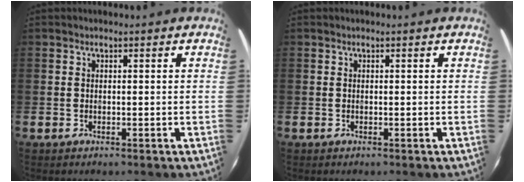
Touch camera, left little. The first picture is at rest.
{"total": 0.0}